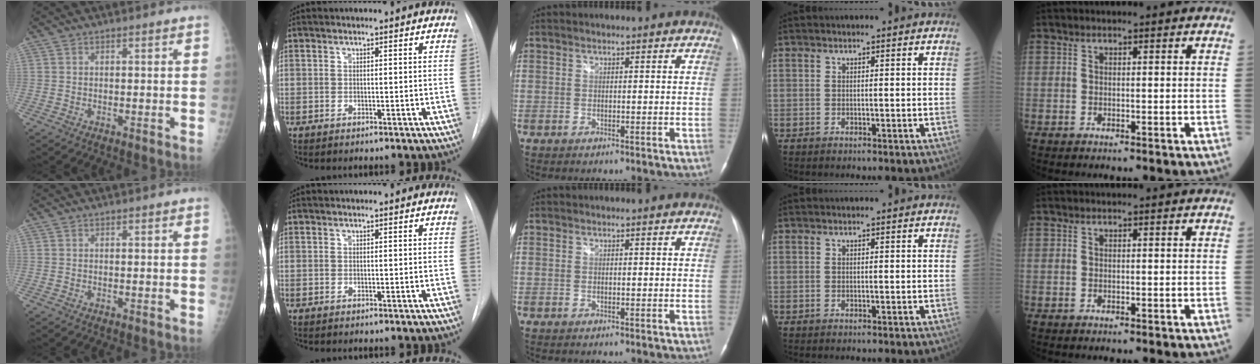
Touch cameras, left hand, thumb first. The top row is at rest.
{}